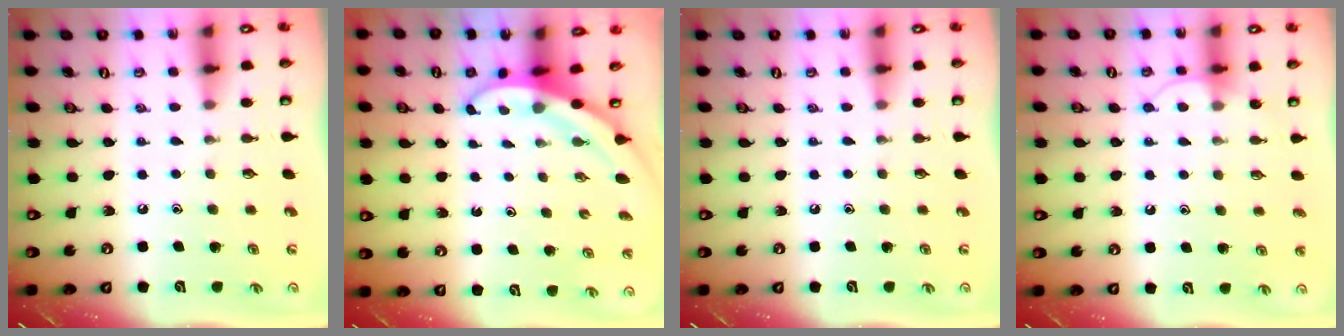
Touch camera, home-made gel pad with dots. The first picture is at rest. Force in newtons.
{"total": 3.1, "press": 3.1, "slide": 0.0}
{"total": 0.0}
{"total": 7.0, "press": 7.0, "slide": 0.7}